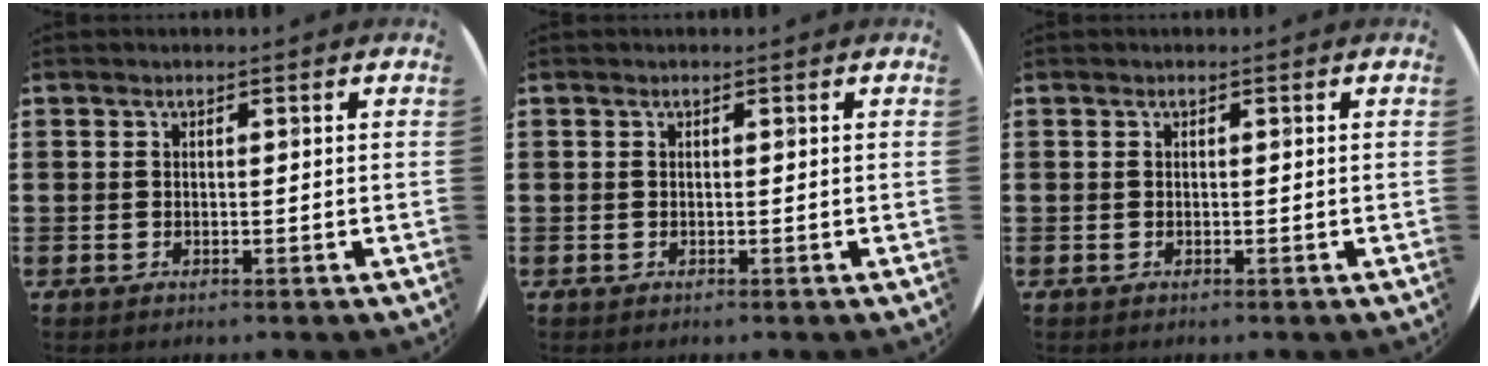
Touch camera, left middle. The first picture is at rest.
{"total": 0.0}
{"total": 0.0}